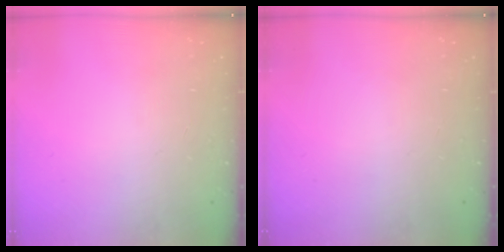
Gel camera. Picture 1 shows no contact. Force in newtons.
{"total": 0.0}